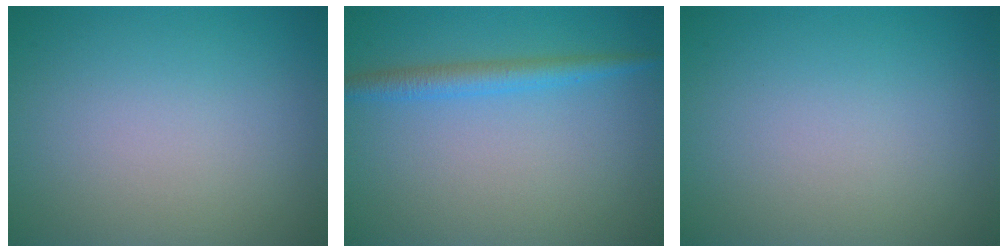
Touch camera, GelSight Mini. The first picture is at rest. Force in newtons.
{"total": 2.4, "press": 2.4, "slide": 0.1}
{"total": 0.0}